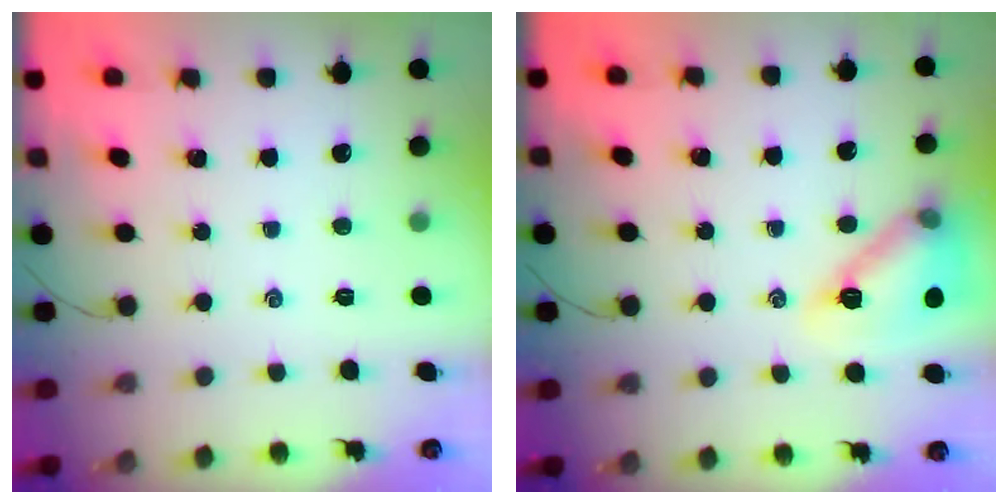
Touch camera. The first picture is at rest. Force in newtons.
{"total": 14.5, "press": 14.4, "slide": 1.7}